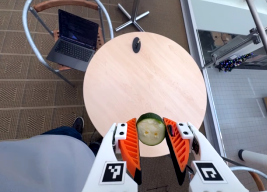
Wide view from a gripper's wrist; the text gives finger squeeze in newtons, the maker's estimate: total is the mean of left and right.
{"total": 8.8, "left": 8.4, "right": 9.1}